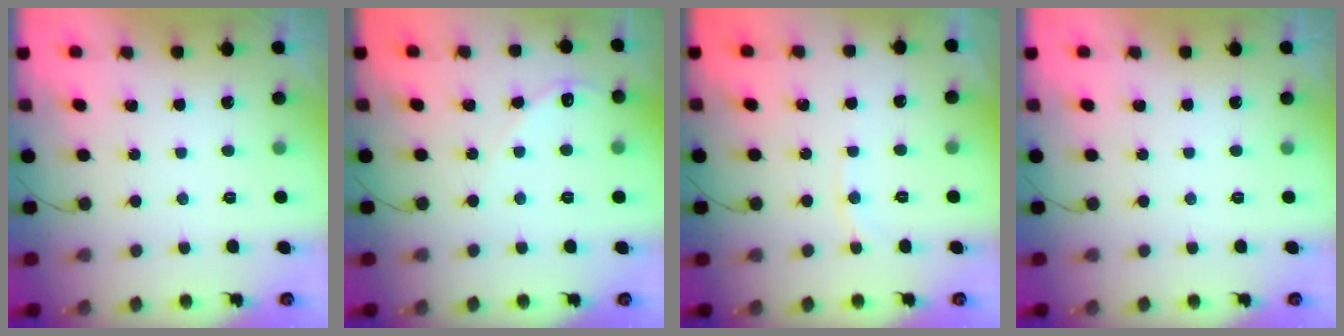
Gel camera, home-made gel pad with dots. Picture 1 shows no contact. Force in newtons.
{"total": 5.2, "press": 5.2, "slide": 0.6}
{"total": 4.2, "press": 4.2, "slide": 0.6}
{"total": 0.0}